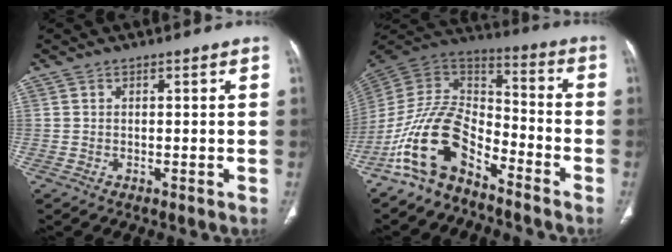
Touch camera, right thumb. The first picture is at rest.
{"total": 15.3, "force": [-9.7, 7.7, 9.0], "torque": [-0.151, 0.090, -0.194]}